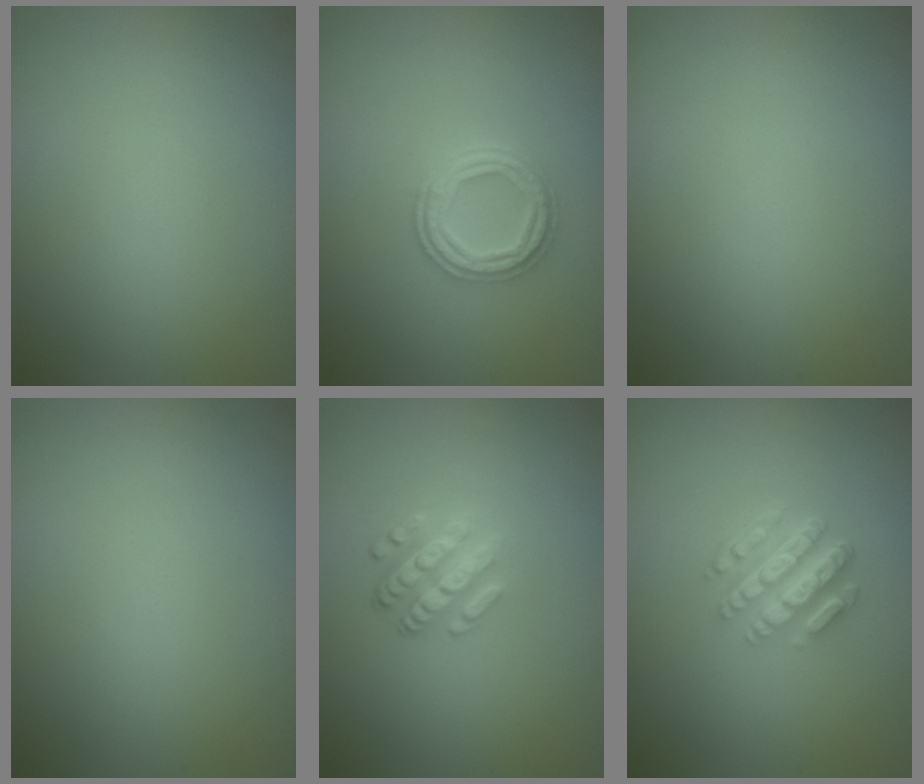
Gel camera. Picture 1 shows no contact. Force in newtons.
{"total": 3.5, "press": 3.1, "slide": 1.7}
{"total": 0.0}
{"total": 0.0}
{"total": 3.6, "press": 2.6, "slide": 2.5}
{"total": 4.7, "press": 3.5, "slide": 3.1}